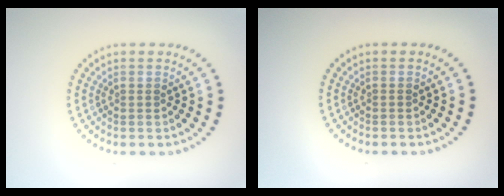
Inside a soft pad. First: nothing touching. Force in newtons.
{"total": 0.0}